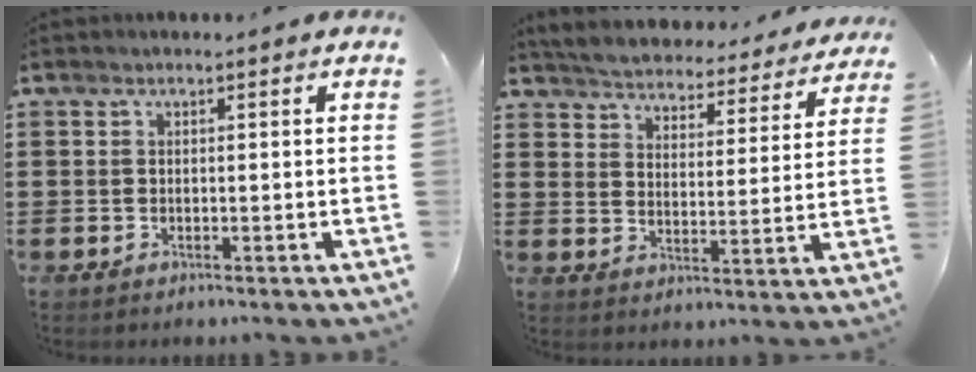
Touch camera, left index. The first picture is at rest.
{"total": 4.5, "force": [4.5, -0.1, -0.2], "torque": [-0.026, -0.040, 0.073]}